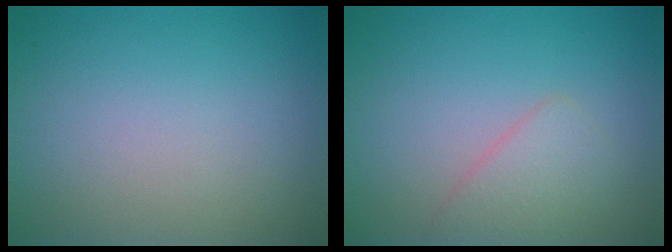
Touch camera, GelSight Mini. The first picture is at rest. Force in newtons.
{"total": 2.1, "press": 2.1, "slide": 0.1}